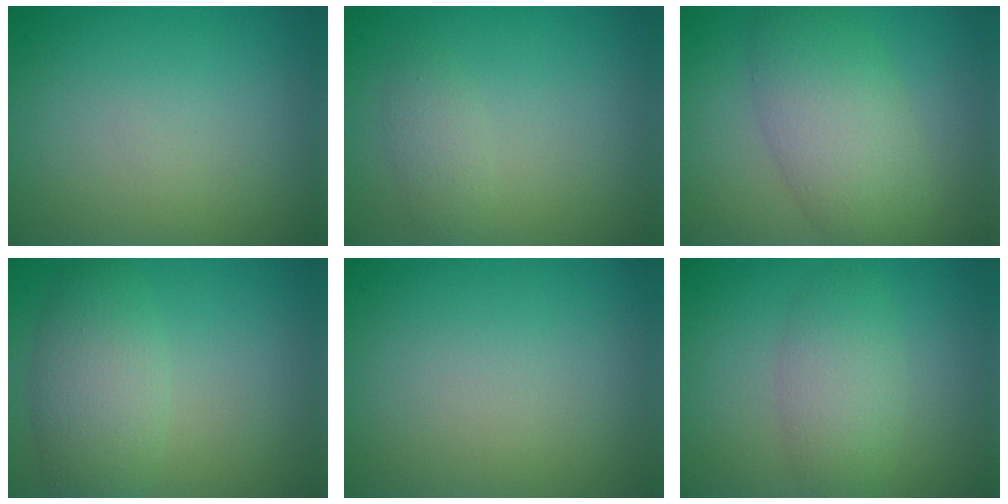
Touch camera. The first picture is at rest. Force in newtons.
{"total": 1.5, "press": 1.5, "slide": 0.2}
{"total": 5.8, "press": 5.8, "slide": 0.1}
{"total": 4.2, "press": 4.1, "slide": 0.3}
{"total": 0.0}
{"total": 3.6, "press": 3.6, "slide": 0.1}